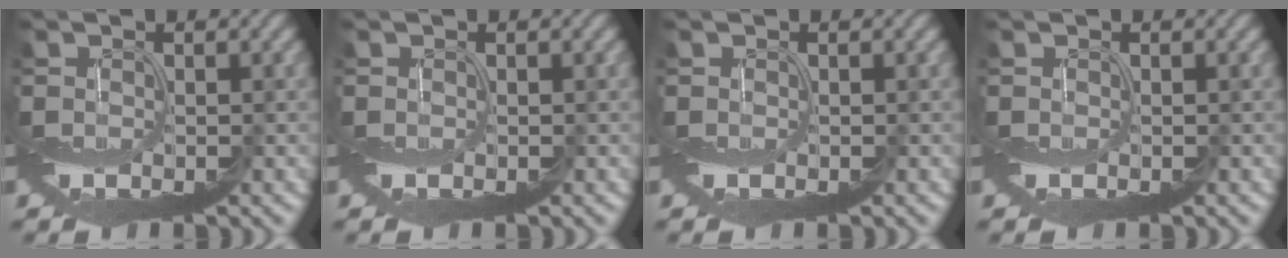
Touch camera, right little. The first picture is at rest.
{"total": 0.0}
{"total": 0.0}
{"total": 0.0}